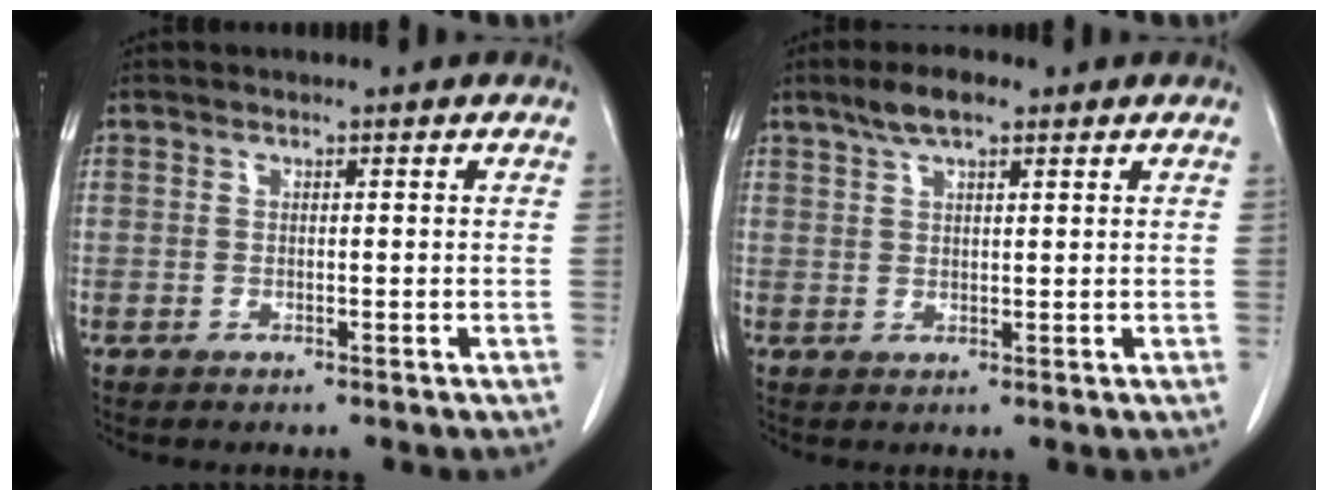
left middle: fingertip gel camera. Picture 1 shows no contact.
{"total": 4.4, "force": [2.9, 1.1, 3.0], "torque": [-0.062, 0.014, 0.054]}